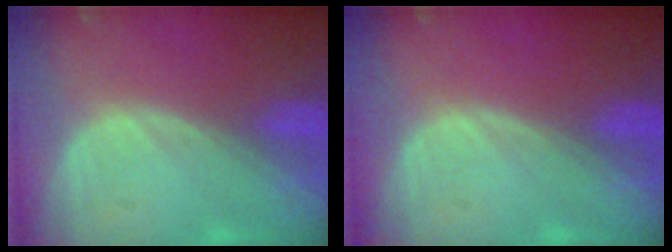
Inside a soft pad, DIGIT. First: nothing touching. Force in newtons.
{"total": 0.0}